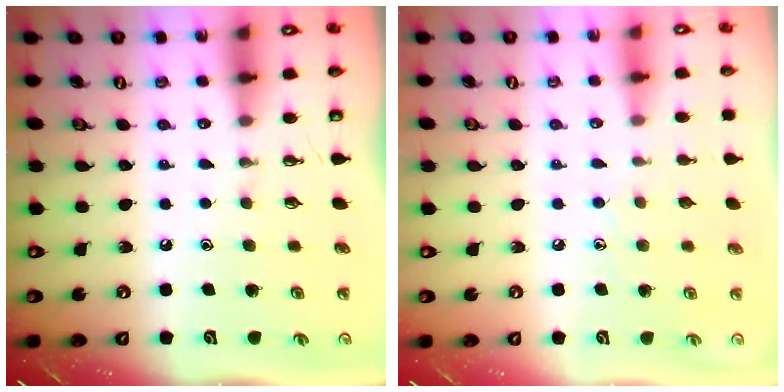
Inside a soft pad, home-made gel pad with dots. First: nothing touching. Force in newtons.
{"total": 5.7, "press": 5.6, "slide": 0.6}